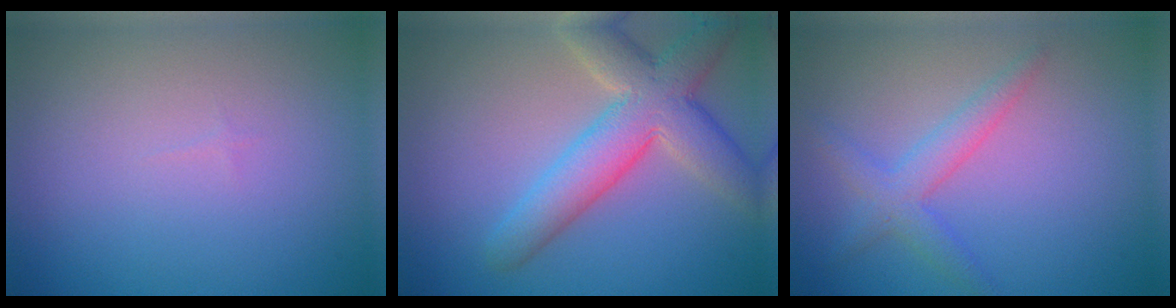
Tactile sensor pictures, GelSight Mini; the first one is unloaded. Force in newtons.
{"total": 6.8, "press": 6.8, "slide": 0.6}
{"total": 2.6, "press": 2.6, "slide": 0.1}